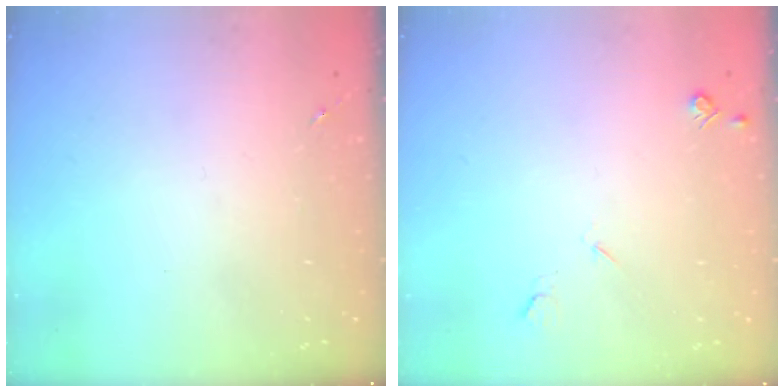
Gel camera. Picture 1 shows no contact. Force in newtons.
{"total": 4.6, "press": 4.5, "slide": 0.7}